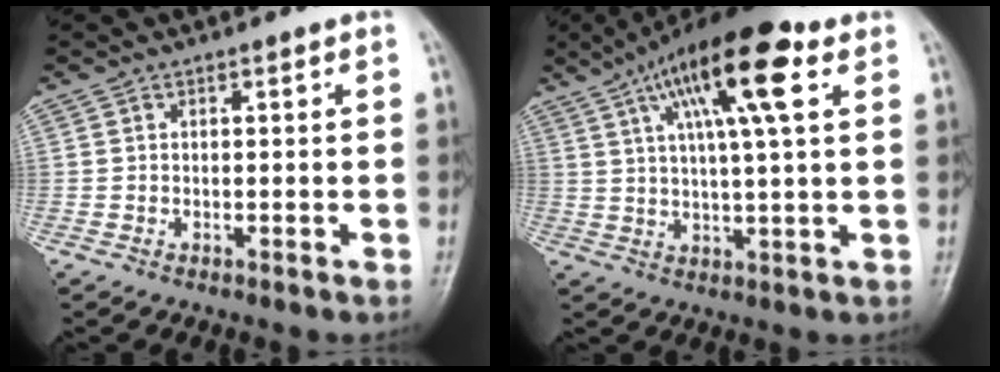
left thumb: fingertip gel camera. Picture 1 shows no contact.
{"total": 16.4, "force": [7.2, 4.1, 14.2], "torque": [-0.228, 0.001, 0.113]}